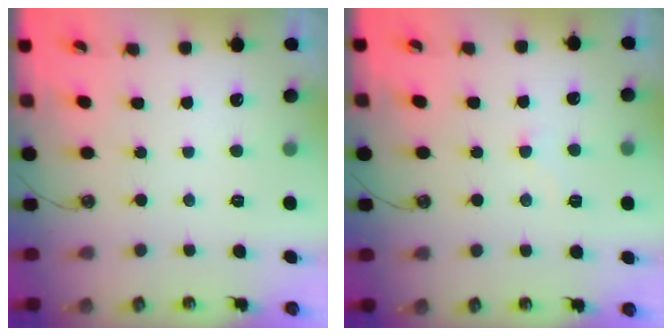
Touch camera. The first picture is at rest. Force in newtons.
{"total": 4.2, "press": 4.2, "slide": 0.2}